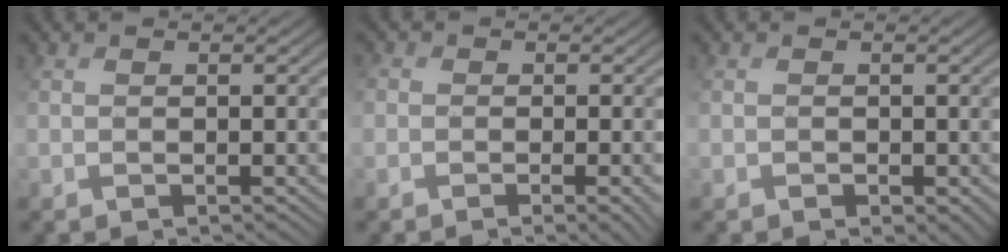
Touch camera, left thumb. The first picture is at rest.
{"total": 4.3, "force": [-2.0, 2.5, 2.9], "torque": [-0.034, -0.005, -0.020]}
{"total": 2.2, "force": [-1.1, 1.6, 0.9], "torque": [-0.012, -0.004, -0.011]}